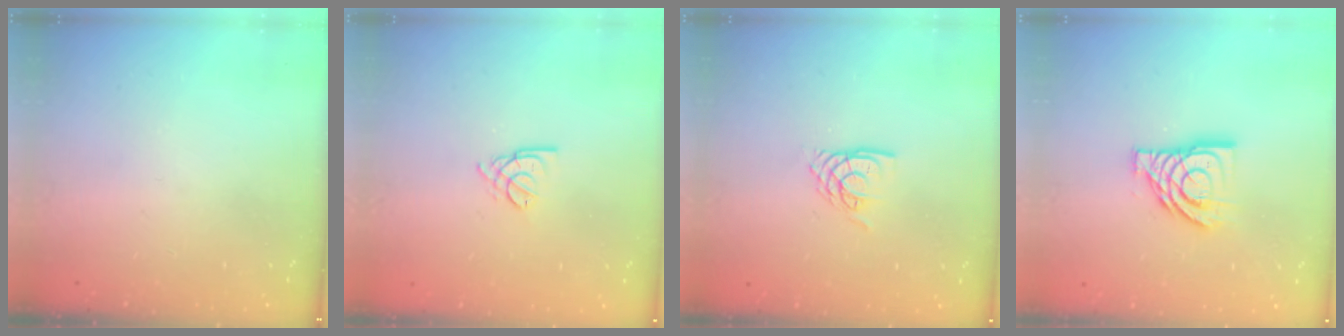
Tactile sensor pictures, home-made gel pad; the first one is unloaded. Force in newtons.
{"total": 2.3, "press": 2.3, "slide": 0.5}
{"total": 6.0, "press": 6.0, "slide": 0.5}
{"total": 12.5, "press": 12.4, "slide": 1.5}